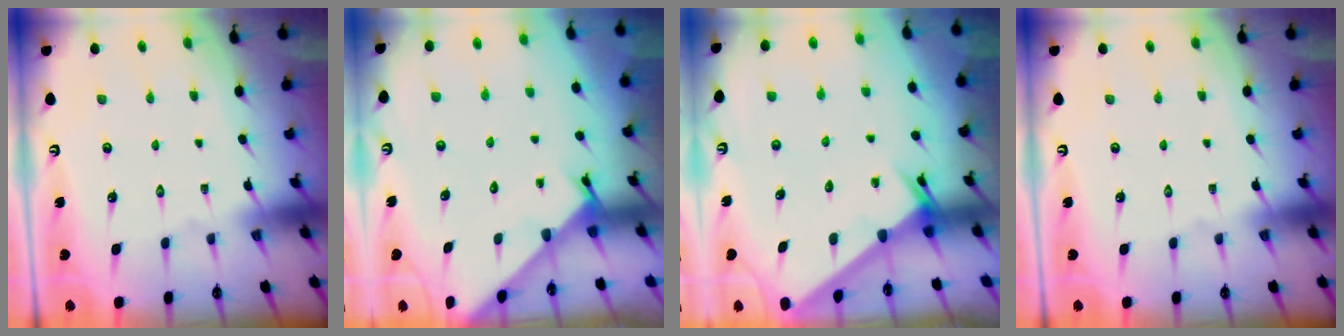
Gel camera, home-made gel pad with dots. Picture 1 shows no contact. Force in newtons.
{"total": 1.2, "press": 1.2, "slide": 0.1}
{"total": 2.6, "press": 2.6, "slide": 0.0}
{"total": 0.0}